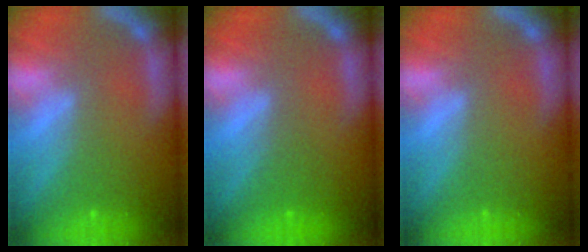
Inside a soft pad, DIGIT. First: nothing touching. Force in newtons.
{"total": 1.5}
{"total": 0.0}